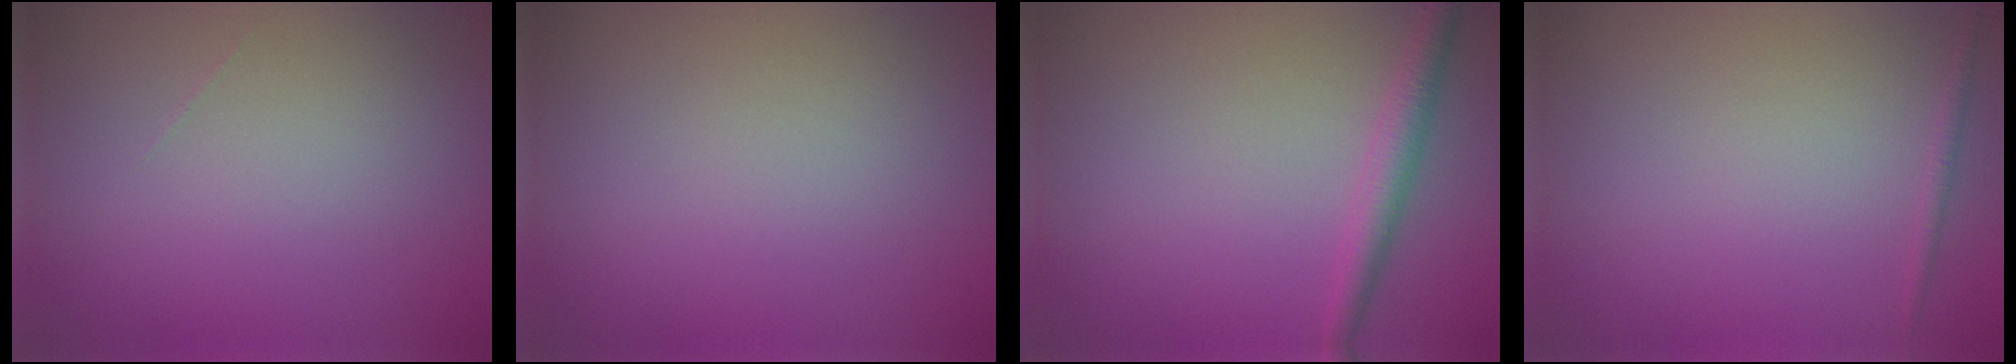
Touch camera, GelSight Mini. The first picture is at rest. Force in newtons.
{"total": 0.0}
{"total": 2.4, "press": 2.4, "slide": 0.1}
{"total": 0.6, "press": 0.6, "slide": 0.1}